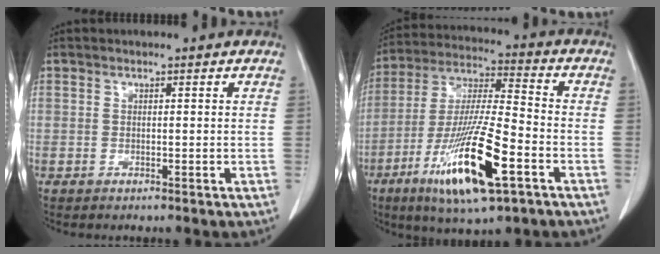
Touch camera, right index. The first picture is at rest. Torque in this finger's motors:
{"motor_torque": [1.97, -0.17, 1.05, 0.21]}